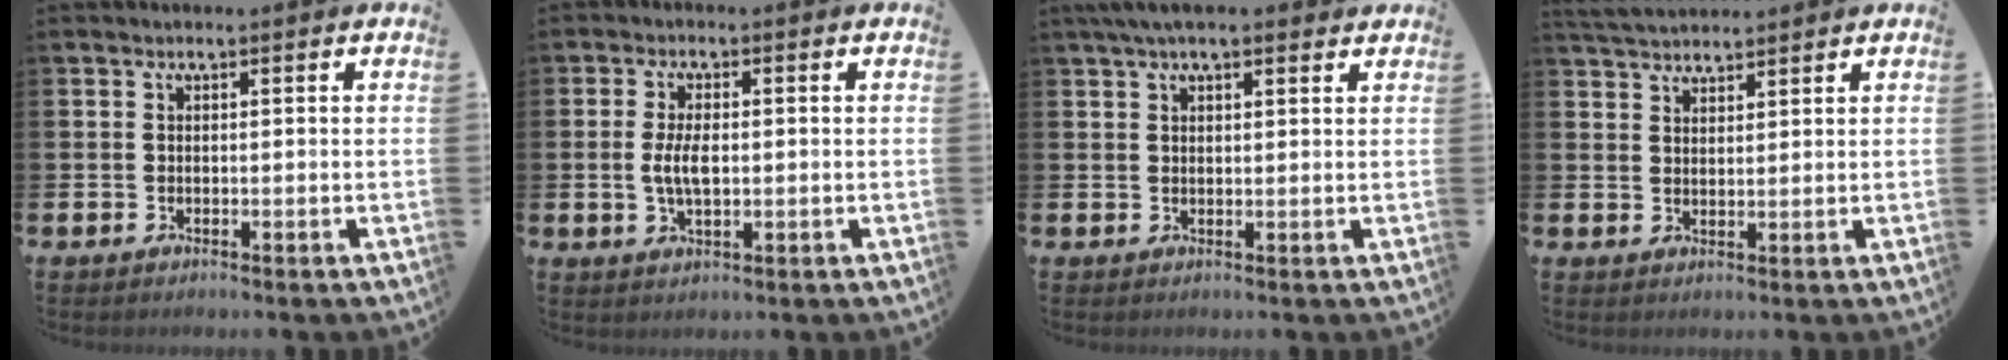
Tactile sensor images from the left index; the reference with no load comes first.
{"total": 4.1, "force": [0.1, 1.9, 3.6], "torque": [-0.072, 0.002, -0.004]}
{"total": 3.9, "force": [3.1, 1.1, 2.2], "torque": [-0.047, 0.001, 0.056]}
{"total": 3.7, "force": [3.7, 0.6, 0.4], "torque": [-0.017, -0.013, 0.069]}